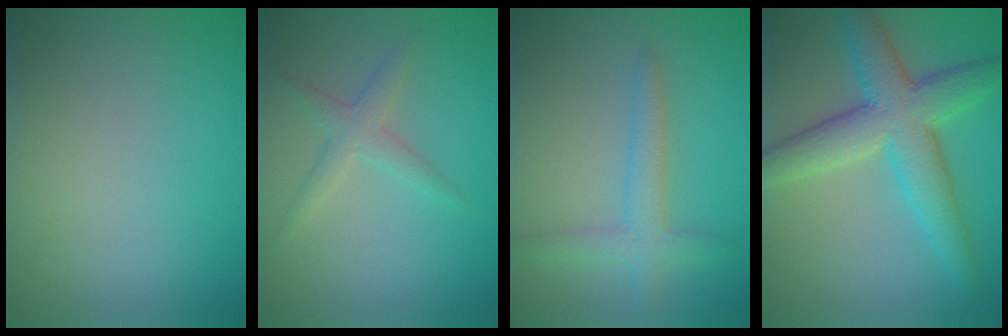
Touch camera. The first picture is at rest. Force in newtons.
{"total": 2.1, "press": 2.1, "slide": 0.0}
{"total": 2.8, "press": 2.8, "slide": 0.2}
{"total": 7.5, "press": 7.5, "slide": 0.3}